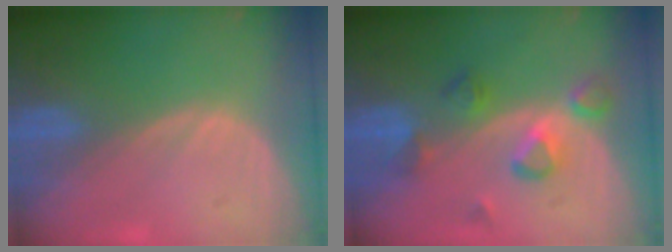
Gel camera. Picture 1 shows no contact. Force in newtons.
{"total": 5.5, "press": 5.5, "slide": 0.7}